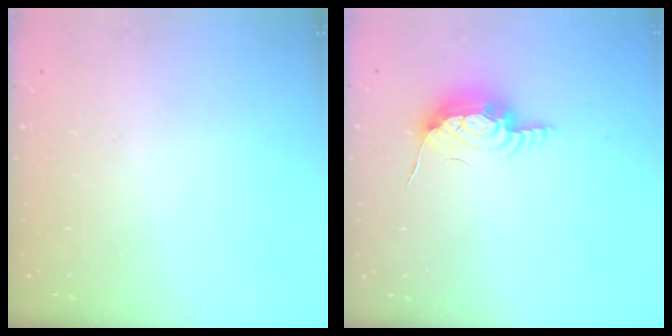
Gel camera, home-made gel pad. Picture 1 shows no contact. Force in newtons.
{"total": 10.3, "press": 10.2, "slide": 1.0}